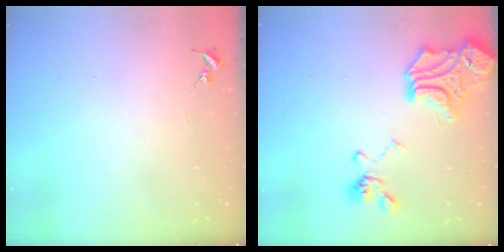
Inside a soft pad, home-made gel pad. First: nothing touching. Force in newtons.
{"total": 20.9, "press": 20.7, "slide": 2.1}